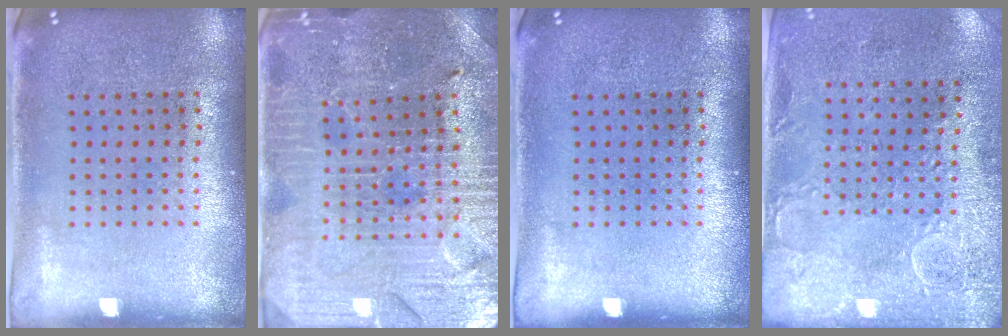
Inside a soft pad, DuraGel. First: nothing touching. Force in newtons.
{"total": 3.5, "press": 3.4, "slide": 0.6}
{"total": 0.0}
{"total": 2.9, "press": 2.4, "slide": 1.7}